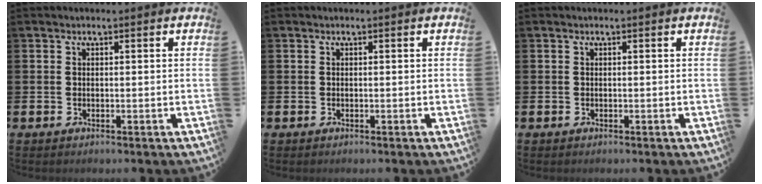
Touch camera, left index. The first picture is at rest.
{"total": 0.0}
{"total": 0.0}